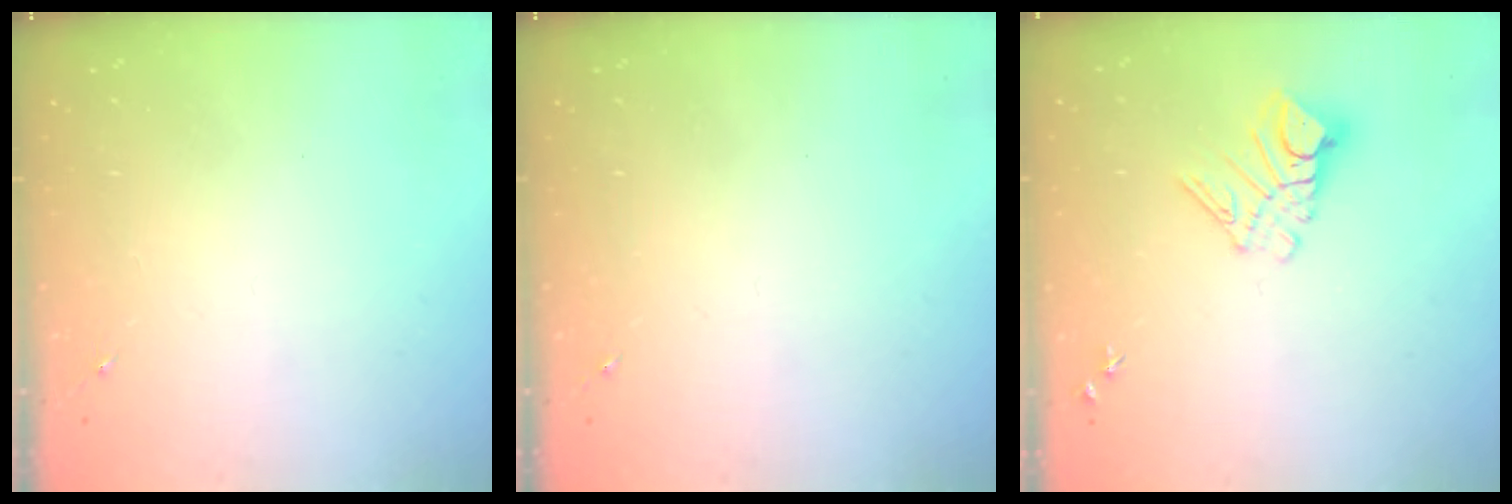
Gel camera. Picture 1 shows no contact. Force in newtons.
{"total": 0.0}
{"total": 9.6, "press": 9.6, "slide": 1.0}